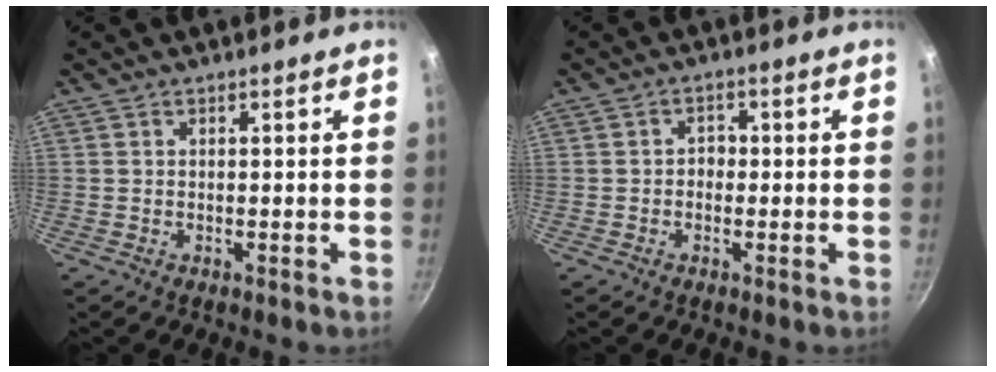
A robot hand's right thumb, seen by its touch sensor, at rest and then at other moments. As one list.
[{"total": 2.1, "force": [-0.4, 1.8, 1.0], "torque": [-0.003, 0.007, -0.010]}]